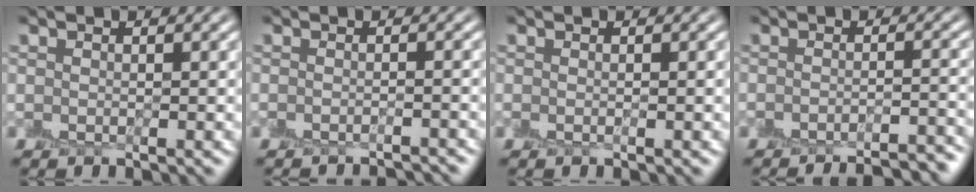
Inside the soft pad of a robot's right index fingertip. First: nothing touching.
{"total": 2.7, "force": [-2.6, -0.2, 0.1], "torque": [0.001, -0.013, -0.034]}
{"total": 0.0}
{"total": 5.5, "force": [-5.2, 0.7, 1.6], "torque": [-0.019, 0.001, -0.060]}